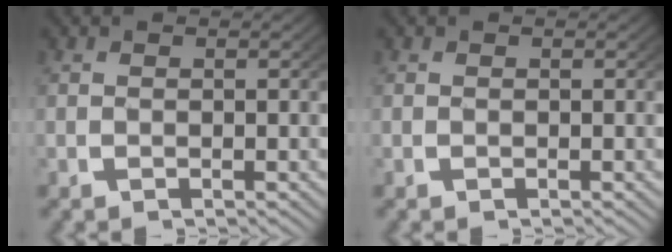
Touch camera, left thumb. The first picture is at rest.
{"total": 0.0}